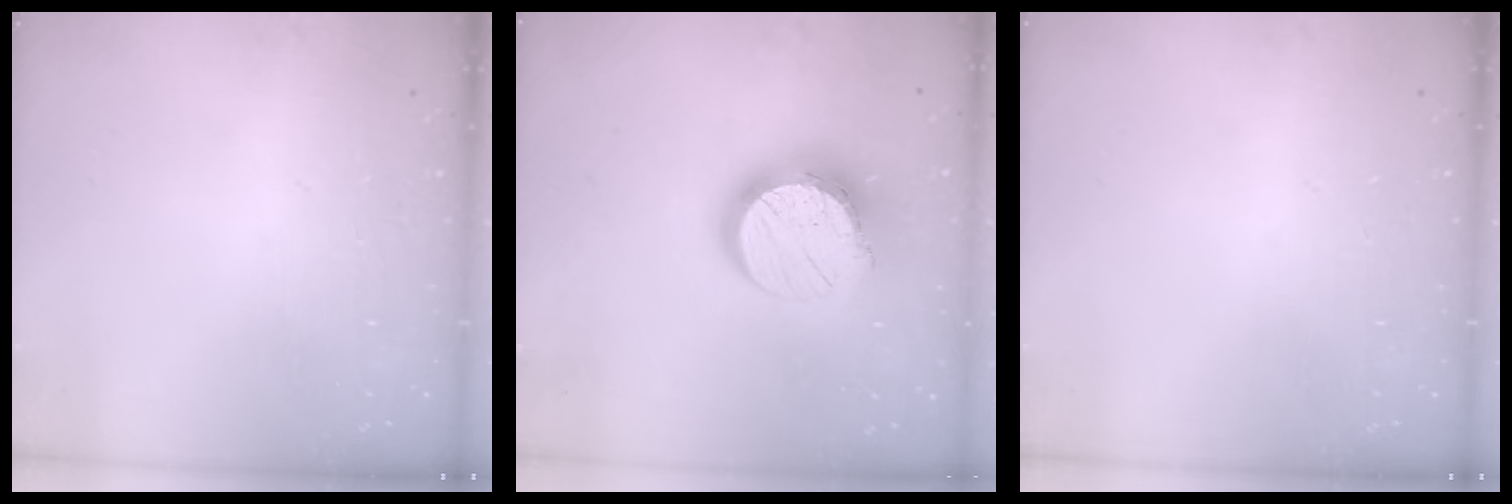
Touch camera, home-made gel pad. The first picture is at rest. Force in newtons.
{"total": 14.8, "press": 14.7, "slide": 1.1}
{"total": 0.0}